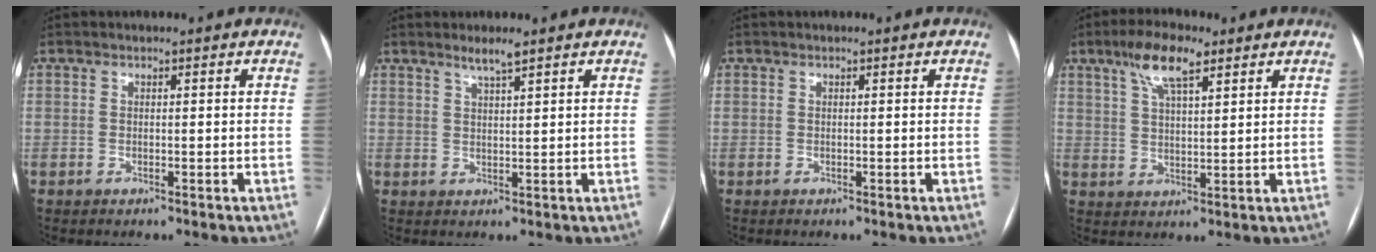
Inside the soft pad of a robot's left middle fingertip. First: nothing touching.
{"total": 2.5, "force": [2.0, -0.2, 1.5], "torque": [-0.037, -0.001, 0.039]}
{"total": 0.0}
{"total": 7.3, "force": [4.5, 1.8, 5.5], "torque": [-0.114, 0.012, 0.082]}